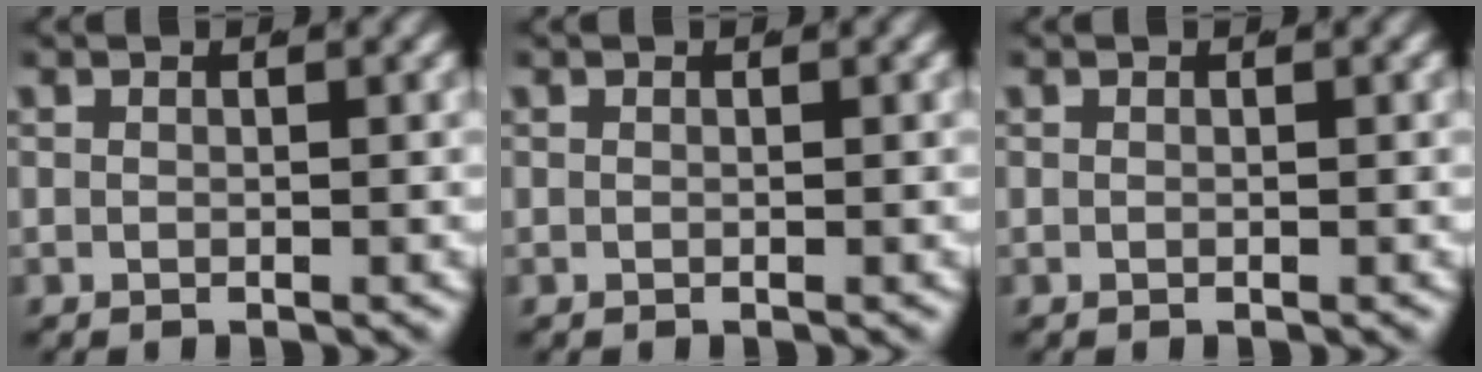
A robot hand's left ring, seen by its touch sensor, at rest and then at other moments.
{"total": 0.0}
{"total": 0.0}